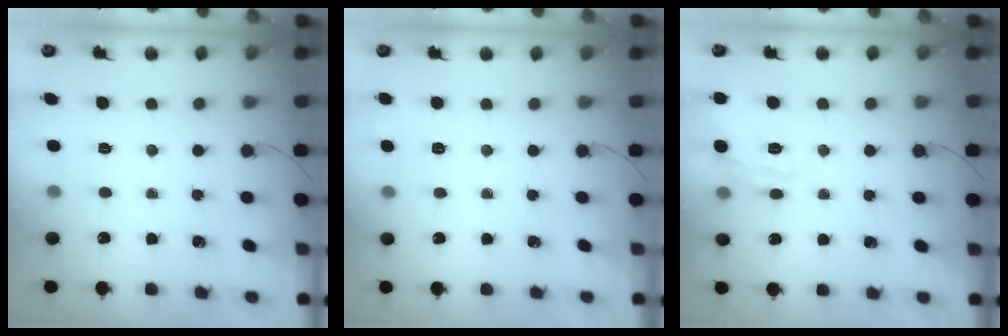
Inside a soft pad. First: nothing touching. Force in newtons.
{"total": 1.6, "press": 0.2, "slide": 1.6}
{"total": 12.7, "press": 12.7, "slide": 0.6}